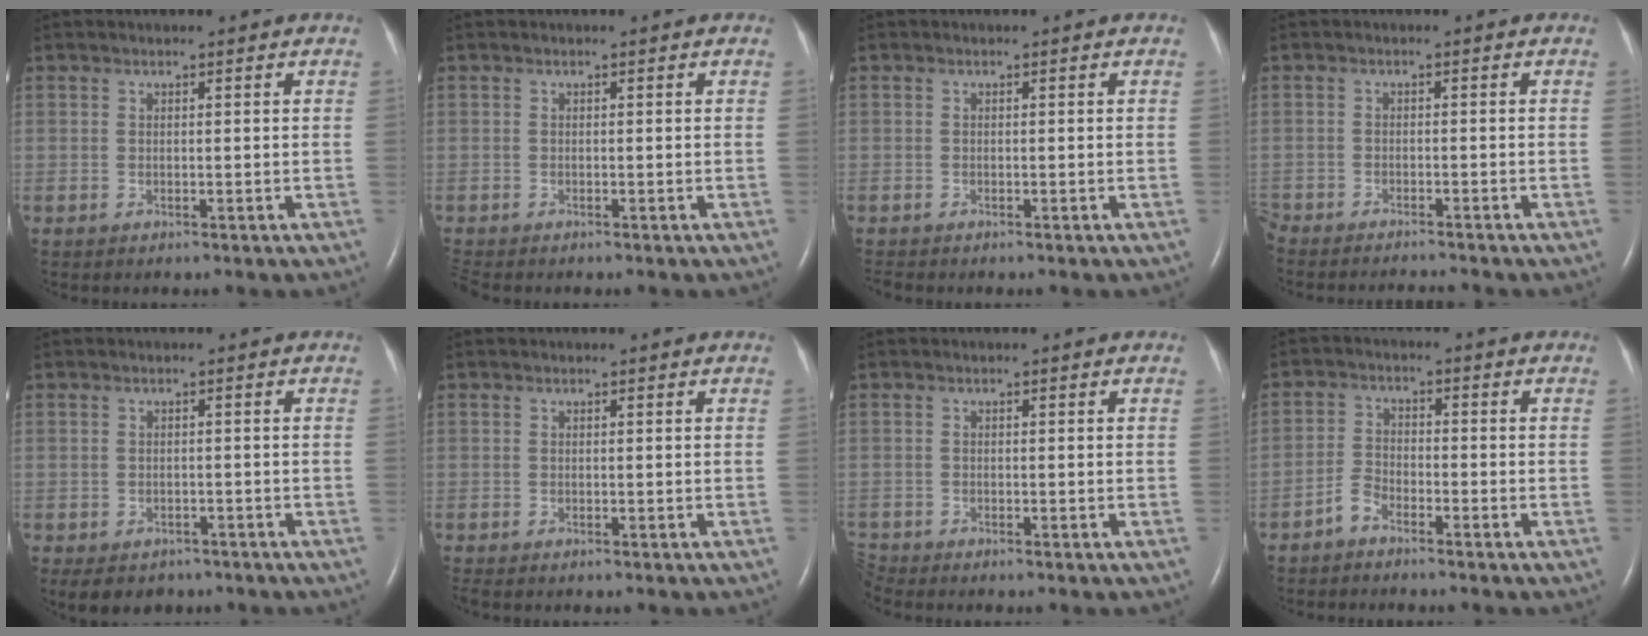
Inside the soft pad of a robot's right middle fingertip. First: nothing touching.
{"total": 1.1, "force": [-1.1, 0.1, 0.2], "torque": [-0.009, -0.006, -0.020]}
{"total": 0.8, "force": [-0.8, 0.0, 0.1], "torque": [-0.008, -0.004, -0.015]}
{"total": 6.7, "force": [-6.5, 0.2, 1.5], "torque": [-0.017, -0.012, -0.102]}
{"total": 7.3, "force": [-5.4, 4.4, 2.2], "torque": [-0.038, 0.001, -0.069]}
{"total": 0.6, "force": [-0.6, 0.0, 0.2], "torque": [-0.007, -0.002, -0.013]}
{"total": 1.5, "force": [-1.5, -0.3, -0.3], "torque": [-0.002, -0.012, -0.030]}
{"total": 2.9, "force": [-2.5, 1.1, 1.1], "torque": [-0.029, 0.000, -0.050]}